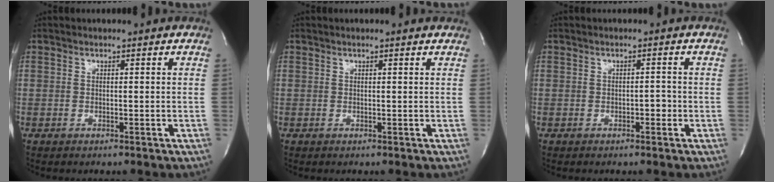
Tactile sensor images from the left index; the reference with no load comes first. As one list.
[{"total": 1.1, "force": [0.9, 0.0, 0.6], "torque": [-0.014, 0.011, 0.014]}, {"total": 1.3, "force": [-0.5, 0.6, 1.0], "torque": [-0.013, 0.003, -0.008]}]